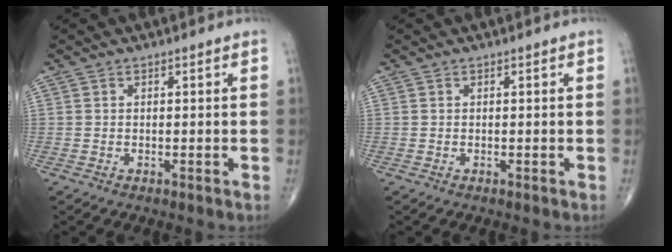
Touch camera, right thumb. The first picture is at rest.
{"total": 0.0}